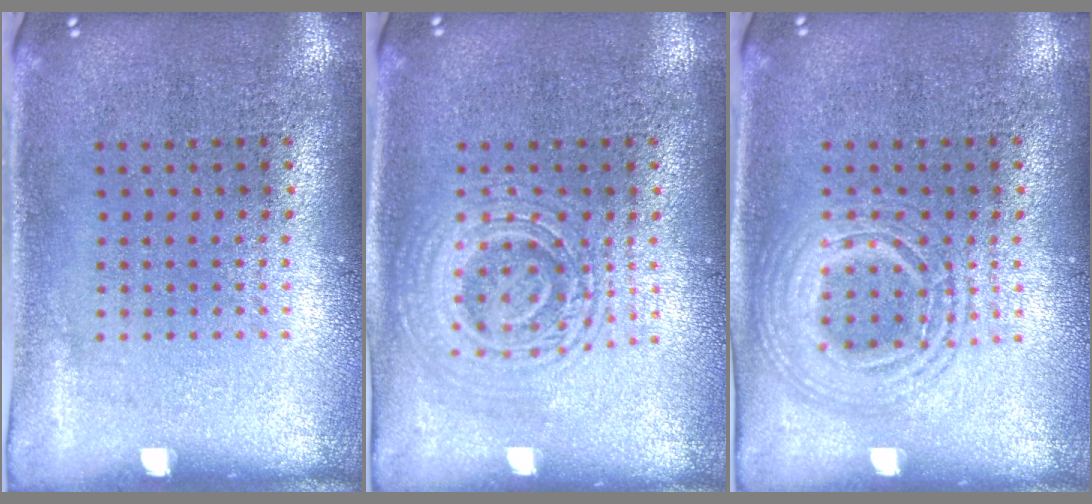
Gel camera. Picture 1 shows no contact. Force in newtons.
{"total": 2.9, "press": 2.8, "slide": 0.5}
{"total": 2.8, "press": 2.7, "slide": 0.2}